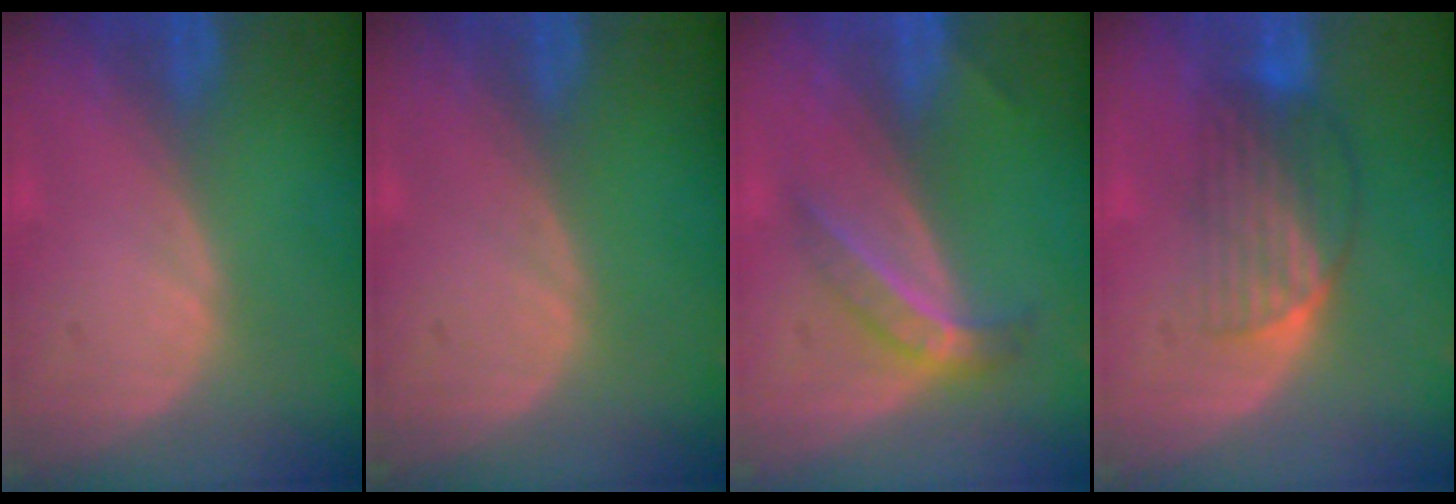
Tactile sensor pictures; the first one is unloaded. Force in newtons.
{"total": 0.0}
{"total": 4.0, "press": 3.9, "slide": 0.7}
{"total": 6.5, "press": 5.7, "slide": 3.2}